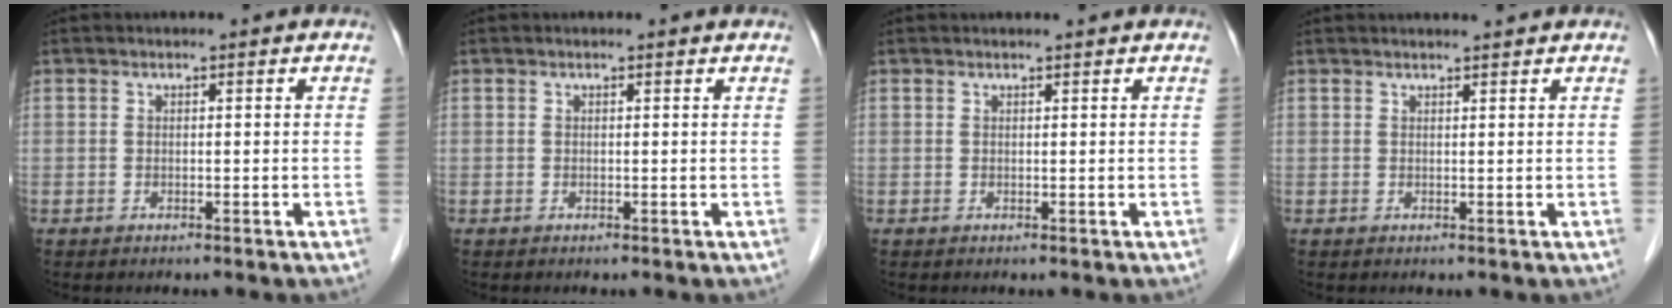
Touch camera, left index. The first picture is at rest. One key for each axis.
{"total": 0.8, "fx": 0.8, "fy": 0.0, "fz": 0.1, "tx": -0.012, "ty": 0.000, "tz": 0.007}
{"total": 1.3, "fx": 1.2, "fy": -0.1, "fz": 0.5, "tx": -0.007, "ty": 0.007, "tz": 0.021}
{"total": 2.9, "fx": 2.8, "fy": 0.0, "fz": 0.8, "tx": -0.012, "ty": 0.014, "tz": 0.037}